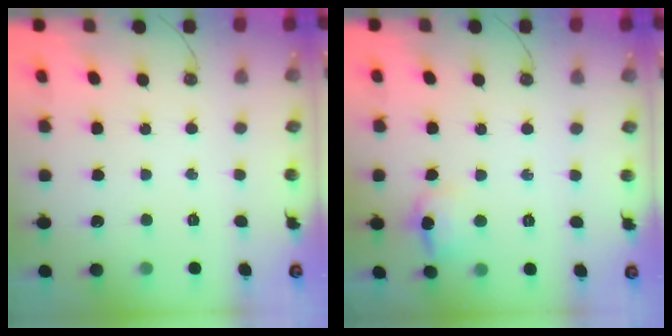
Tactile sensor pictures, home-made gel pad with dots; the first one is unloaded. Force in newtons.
{"total": 8.5, "press": 8.4, "slide": 1.2}